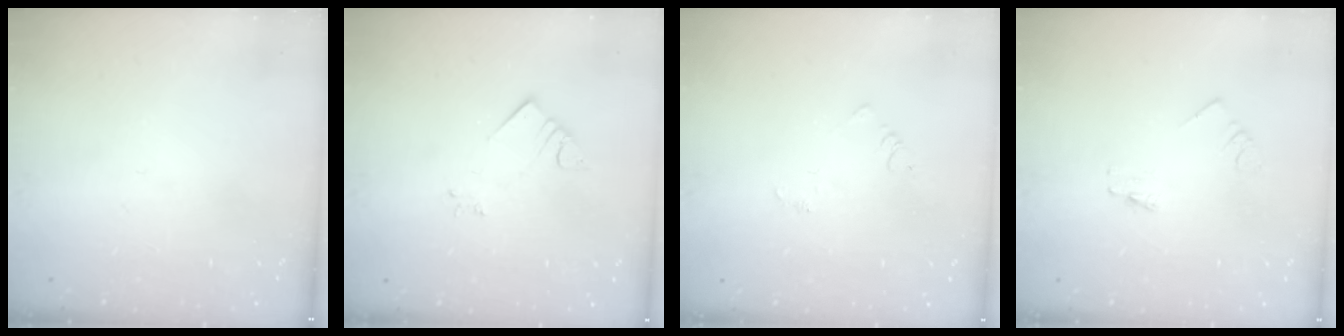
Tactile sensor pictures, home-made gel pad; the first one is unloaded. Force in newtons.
{"total": 3.2, "press": 3.2, "slide": 0.4}
{"total": 2.9, "press": 2.9, "slide": 0.3}
{"total": 0.7, "press": 0.7, "slide": 0.1}